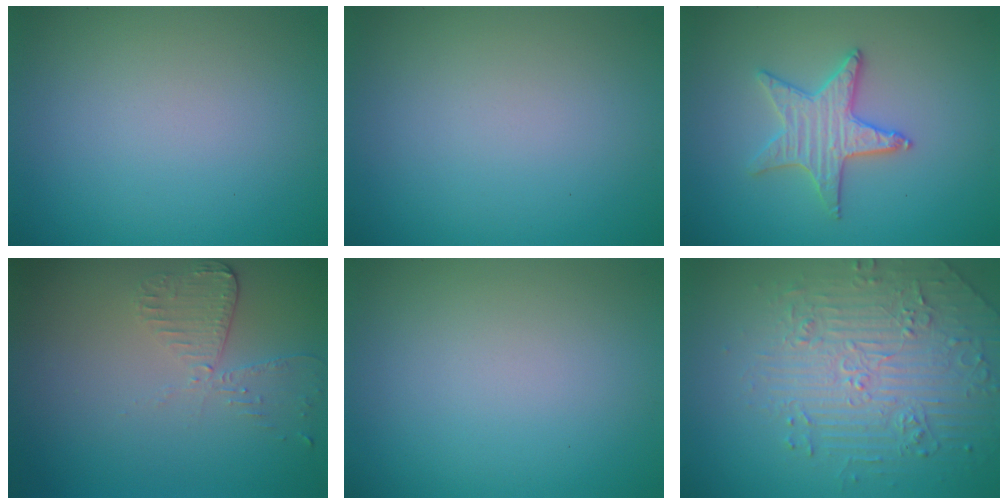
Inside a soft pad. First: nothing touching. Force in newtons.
{"total": 0.0}
{"total": 3.2, "press": 3.2, "slide": 0.2}
{"total": 2.6, "press": 2.3, "slide": 1.1}
{"total": 0.0}
{"total": 4.3, "press": 4.1, "slide": 1.1}